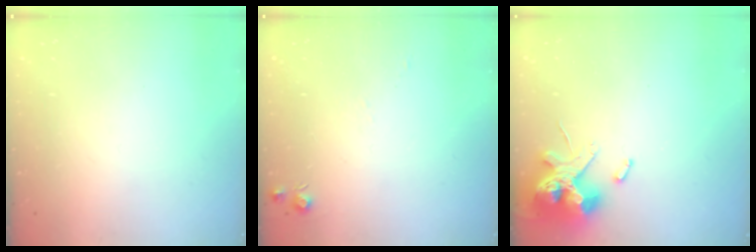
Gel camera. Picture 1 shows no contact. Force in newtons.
{"total": 4.9, "press": 4.9, "slide": 0.7}
{"total": 13.9, "press": 13.8, "slide": 2.1}